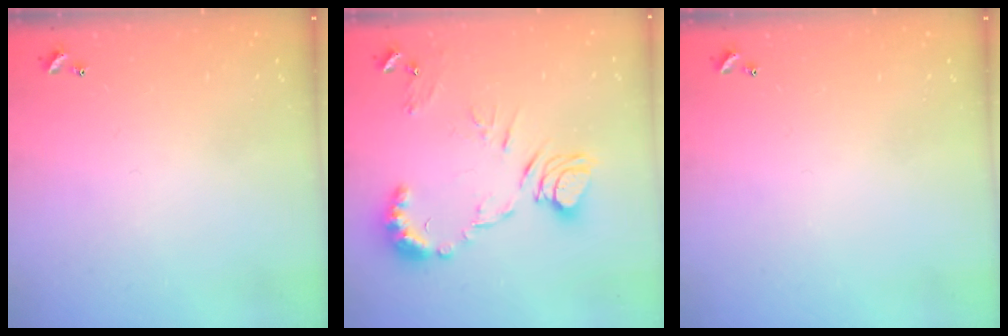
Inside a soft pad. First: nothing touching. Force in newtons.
{"total": 10.4, "press": 10.4, "slide": 0.5}
{"total": 0.0}